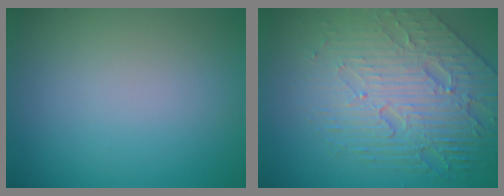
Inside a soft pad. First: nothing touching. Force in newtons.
{"total": 7.6, "press": 5.6, "slide": 5.2}